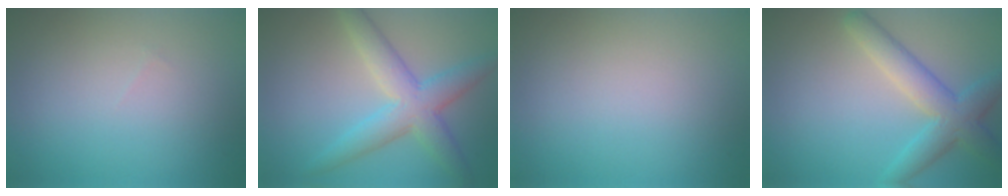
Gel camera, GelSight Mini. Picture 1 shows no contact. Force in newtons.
{"total": 5.6, "press": 5.6, "slide": 0.2}
{"total": 0.0}
{"total": 5.1, "press": 5.1, "slide": 0.2}